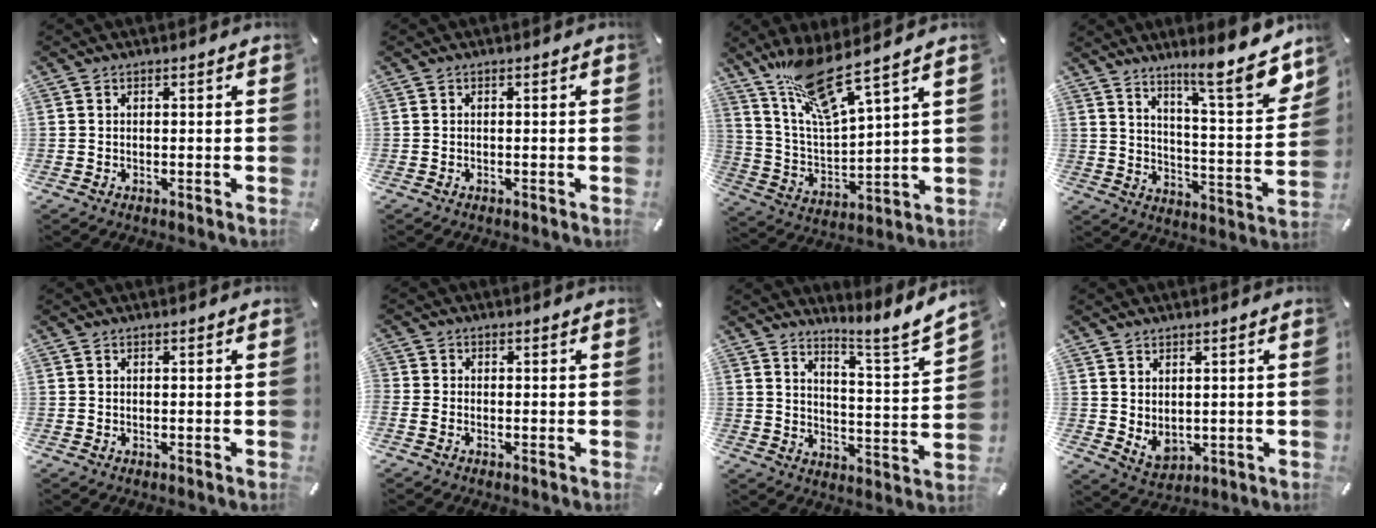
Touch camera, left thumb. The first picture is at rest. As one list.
[{"total": 0.0}, {"total": 17.0, "force": [13.4, 2.8, 10.1], "torque": [-0.211, -0.069, 0.231]}, {"total": 14.8, "force": [11.9, 2.1, 8.4], "torque": [-0.113, -0.111, 0.189]}, {"total": 0.0}, {"total": 1.1, "force": [-0.5, 0.8, 0.5], "torque": [-0.008, 0.003, -0.010]}, {"total": 7.4, "force": [6.4, 0.6, 3.5], "torque": [-0.047, -0.074, 0.101]}, {"total": 3.7, "force": [1.9, 2.8, 1.5], "torque": [-0.024, -0.015, 0.035]}]